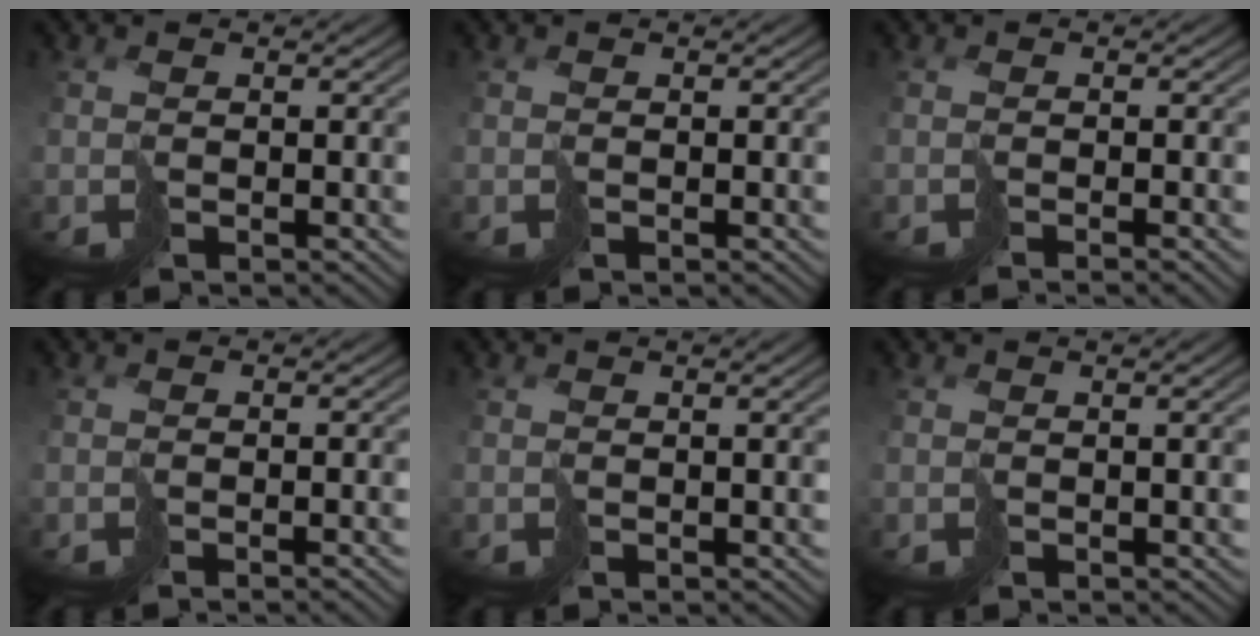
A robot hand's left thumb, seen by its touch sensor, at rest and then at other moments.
{"total": 0.0}
{"total": 1.8, "force": [-0.7, 0.3, 1.6], "torque": [-0.014, -0.001, -0.020]}
{"total": 1.4, "force": [-0.5, 0.2, 1.3], "torque": [-0.010, 0.002, -0.018]}
{"total": 2.5, "force": [0.4, 0.6, 2.4], "torque": [-0.030, 0.006, 0.005]}
{"total": 3.5, "force": [0.3, 0.9, 3.3], "torque": [-0.040, 0.004, 0.005]}